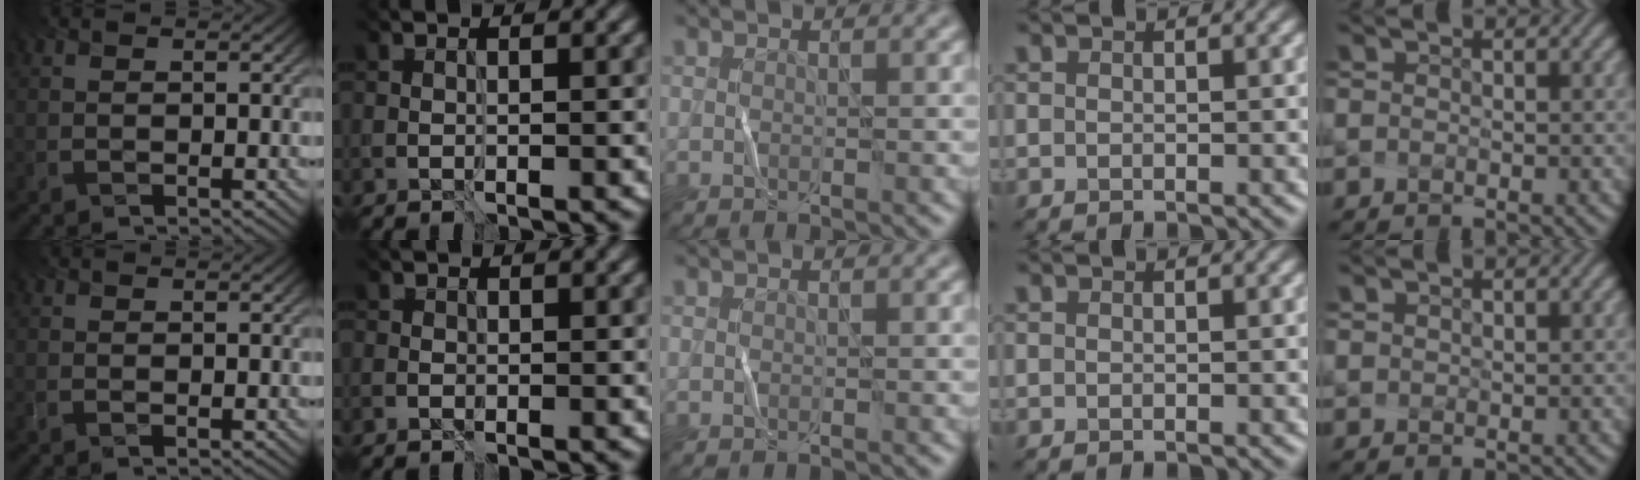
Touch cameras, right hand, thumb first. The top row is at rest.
{"index": {"total": 0.6, "force": [-0.4, 0.5, -0.1], "torque": [-0.001, -0.001, -0.009]}, "little": {"total": 0.5, "force": [0.4, 0.2, -0.2], "torque": [0.008, 0.002, 0.011]}}